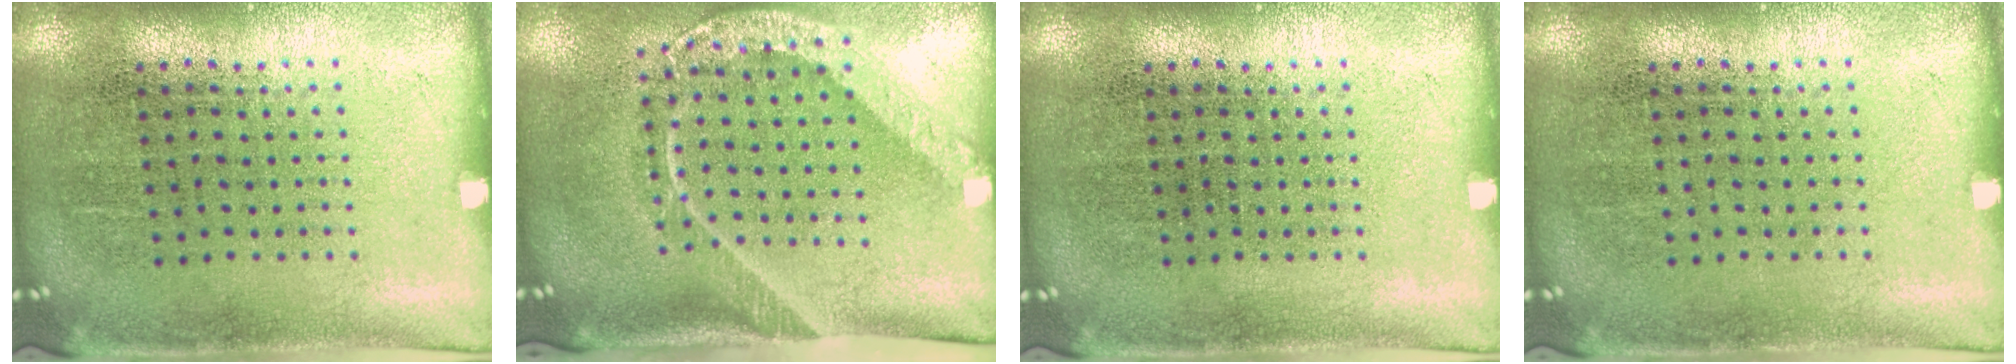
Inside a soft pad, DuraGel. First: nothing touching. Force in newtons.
{"total": 2.0, "press": 1.4, "slide": 1.4}
{"total": 0.0}
{"total": 0.0}